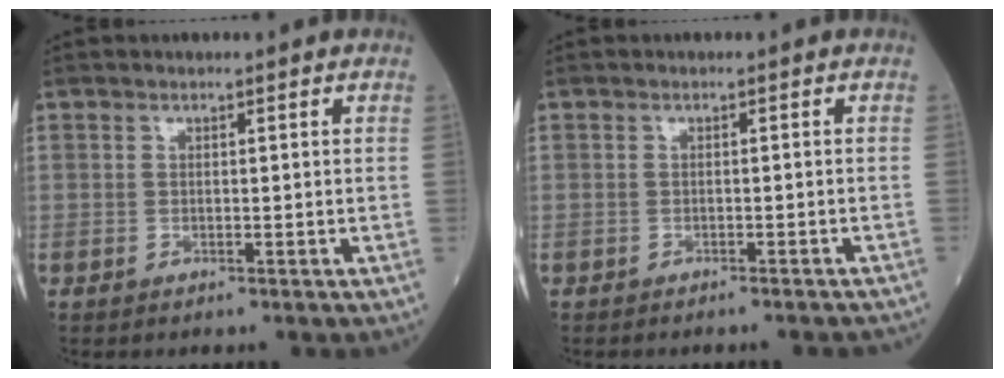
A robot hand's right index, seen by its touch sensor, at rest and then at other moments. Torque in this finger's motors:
{"motor_torque": [-0.13, -0.03, 0.04, -0.02]}